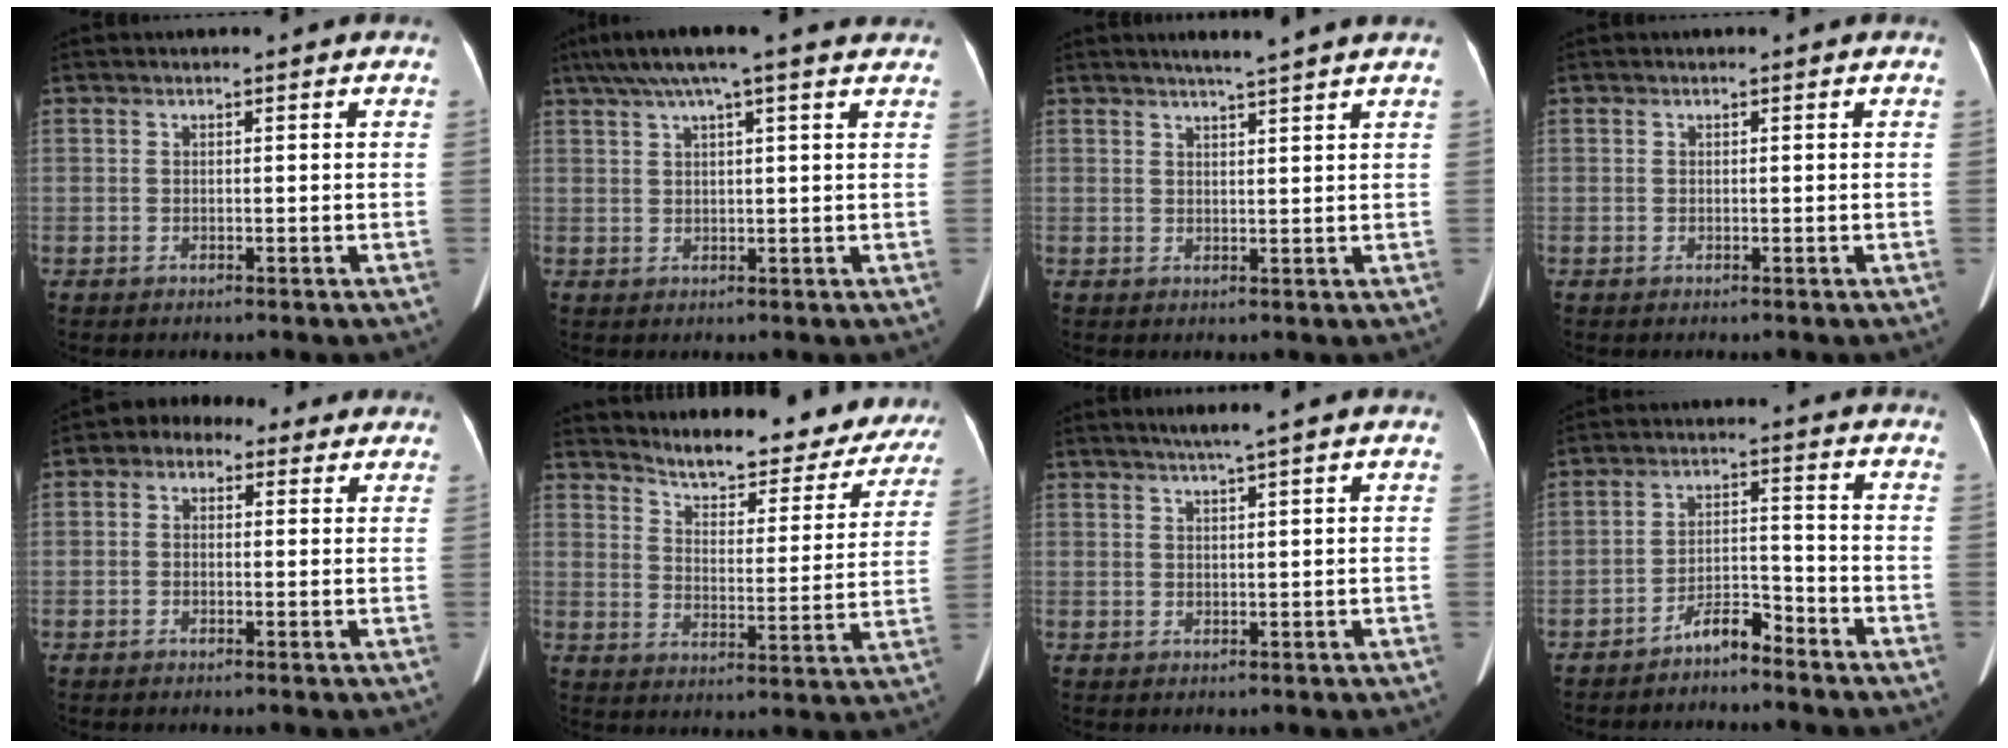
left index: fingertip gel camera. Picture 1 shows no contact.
{"total": 12.4, "force": [9.8, 0.8, 7.5], "torque": [-0.132, 0.054, 0.131]}
{"total": 4.5, "force": [3.8, -0.9, 2.3], "torque": [-0.034, 0.005, 0.049]}
{"total": 0.0}
{"total": 5.2, "force": [2.5, 3.7, 2.6], "torque": [-0.036, 0.040, 0.031]}
{"total": 19.1, "force": [17.7, 4.7, 5.4], "torque": [-0.056, -0.035, 0.215]}
{"total": 3.0, "force": [2.2, -0.9, 1.8], "torque": [-0.033, 0.002, 0.038]}
{"total": 4.6, "force": [-4.1, 0.8, 2.0], "torque": [-0.034, 0.003, -0.075]}